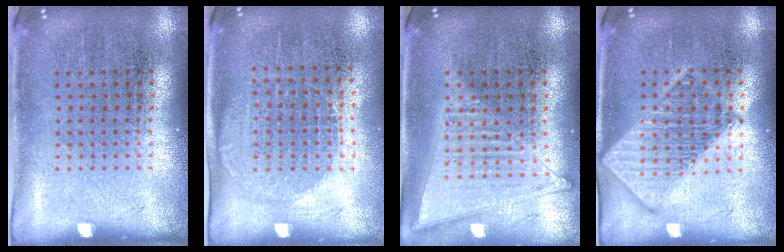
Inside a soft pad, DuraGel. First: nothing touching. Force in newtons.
{"total": 1.2, "press": 1.1, "slide": 0.6}
{"total": 1.4, "press": 1.4, "slide": 0.1}
{"total": 2.7, "press": 2.7, "slide": 0.3}